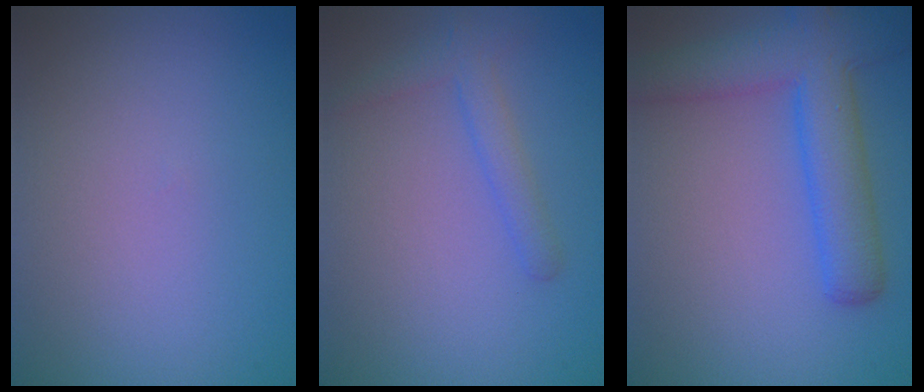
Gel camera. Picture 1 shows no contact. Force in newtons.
{"total": 2.0, "press": 2.0, "slide": 0.2}
{"total": 6.6, "press": 6.6, "slide": 0.4}